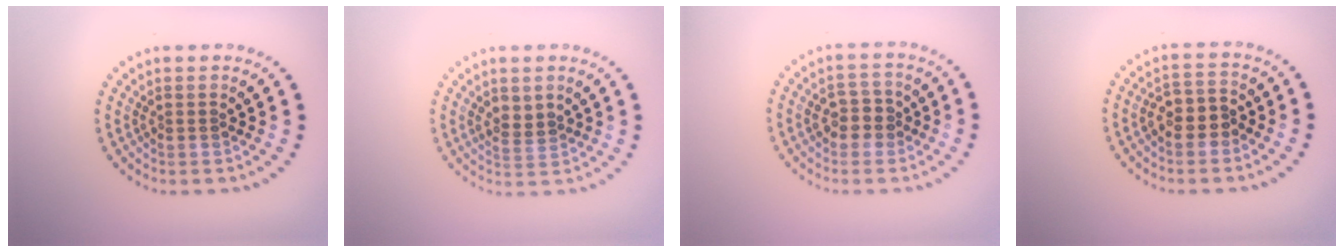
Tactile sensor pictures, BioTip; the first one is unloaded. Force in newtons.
{"total": 1.9, "press": 1.8, "slide": 0.7}
{"total": 2.4, "press": 2.4, "slide": 0.3}
{"total": 2.7, "press": 2.5, "slide": 1.1}